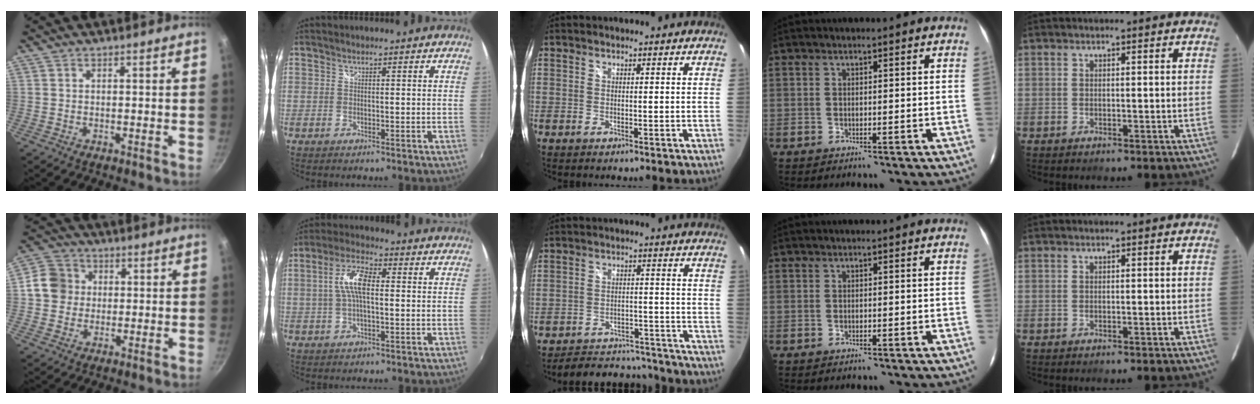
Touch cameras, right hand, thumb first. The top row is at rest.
{"thumb": {"total": 7.8, "force": [0.8, 7.2, 3.0], "torque": [-0.021, 0.011, -0.003]}, "index": {"total": 7.4, "force": [0.3, 2.8, 6.8], "torque": [-0.139, 0.016, 0.003]}, "middle": {"total": 15.1, "force": [-13.5, 5.0, 4.4], "torque": [-0.097, 0.021, -0.169]}}